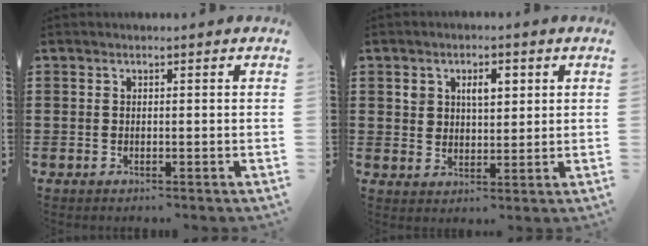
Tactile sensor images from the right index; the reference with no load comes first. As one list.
[{"total": 4.1, "force": [1.6, 2.8, 2.6], "torque": [-0.044, 0.007, 0.023]}]